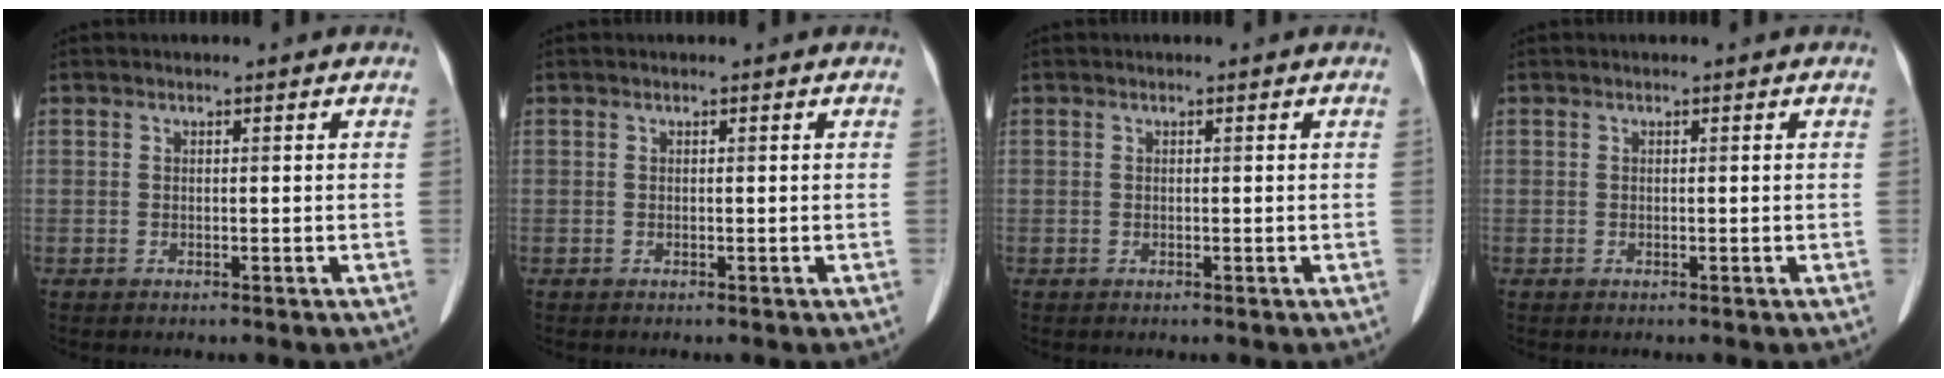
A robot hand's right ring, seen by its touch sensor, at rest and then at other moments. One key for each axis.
{"total": 0.0}
{"total": 0.0}
{"total": 0.0}